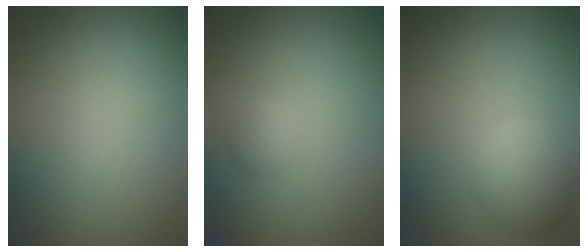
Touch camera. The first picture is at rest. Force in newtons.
{"total": 1.1, "press": 1.1, "slide": 0.1}
{"total": 4.3, "press": 4.3, "slide": 0.4}